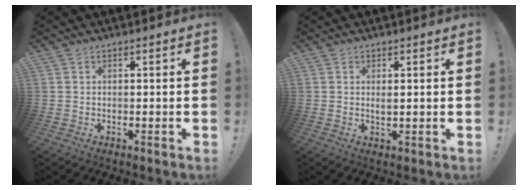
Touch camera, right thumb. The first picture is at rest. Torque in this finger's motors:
{"motor_torque": [-0.20, 0.22, 0.10, 0.11, 0.09]}